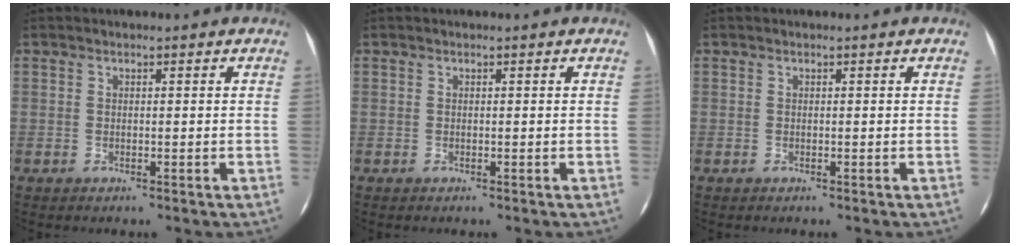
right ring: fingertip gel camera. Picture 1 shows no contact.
{"total": 0.0}
{"total": 0.0}